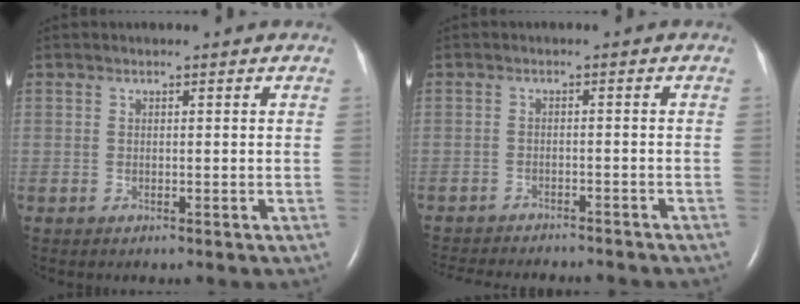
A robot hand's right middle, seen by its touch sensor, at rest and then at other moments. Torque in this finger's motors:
{"motor_torque": [0.34, -0.55, 0.37, 0.12]}